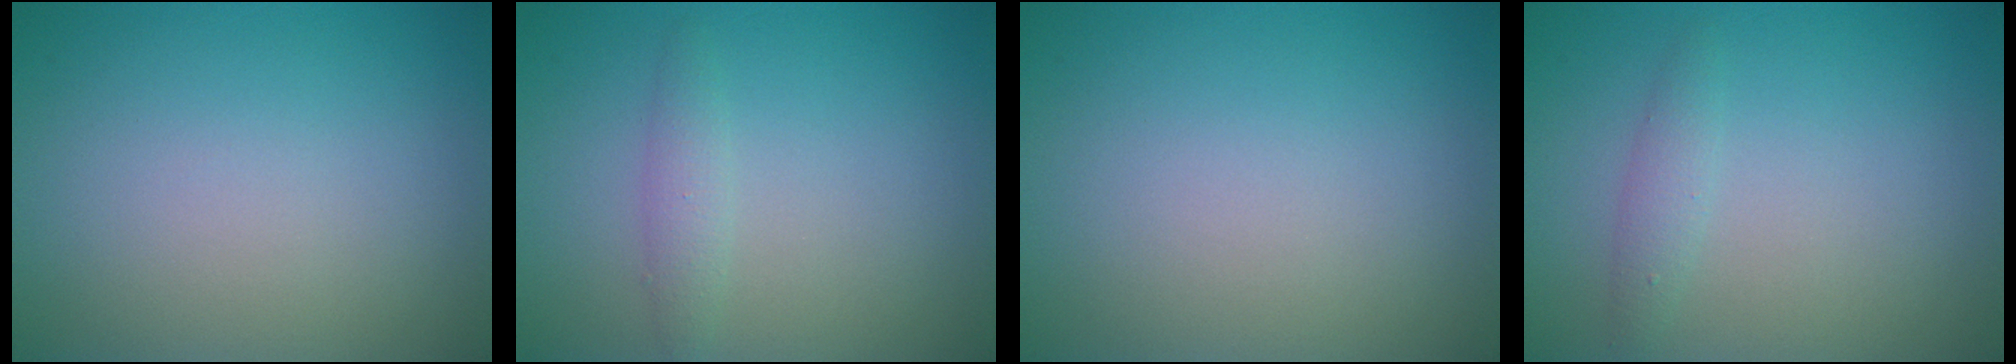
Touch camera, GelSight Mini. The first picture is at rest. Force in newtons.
{"total": 1.4, "press": 1.4, "slide": 0.0}
{"total": 0.0}
{"total": 1.3, "press": 1.3, "slide": 0.0}